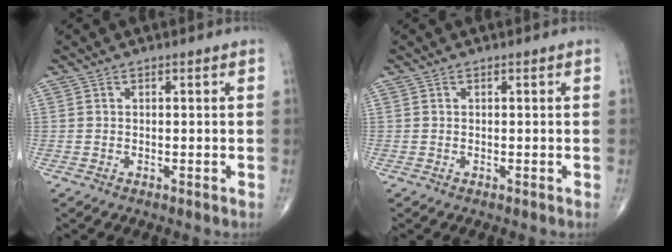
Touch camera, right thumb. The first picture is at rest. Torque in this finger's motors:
{"motor_torque": [0.00, 0.00, 0.00, 0.00, 0.00]}